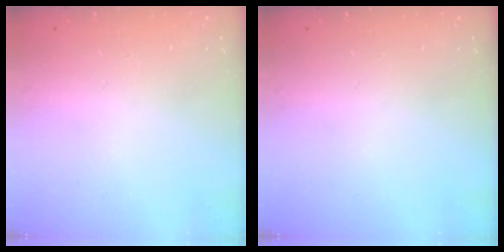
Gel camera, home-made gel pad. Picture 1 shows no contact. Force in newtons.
{"total": 0.0}